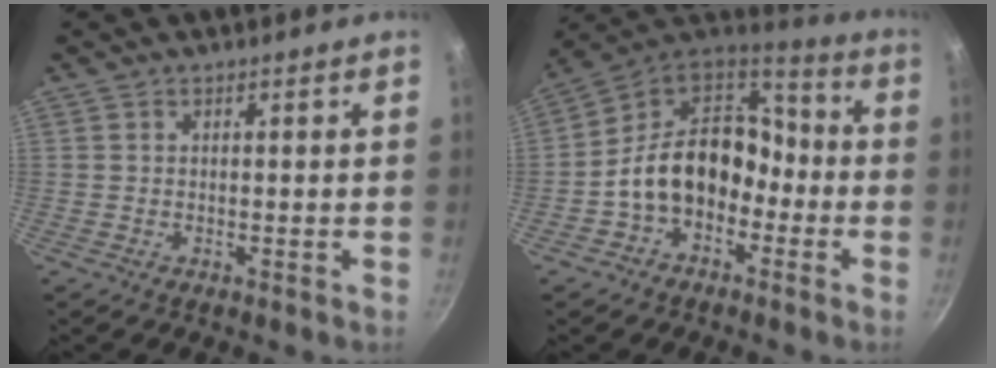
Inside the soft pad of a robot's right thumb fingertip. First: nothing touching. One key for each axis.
{"total": 15.8, "fx": -4.1, "fy": 11.7, "fz": 9.8, "tx": -0.125, "ty": 0.066, "tz": -0.085}